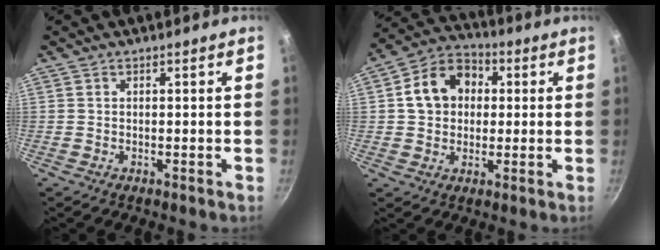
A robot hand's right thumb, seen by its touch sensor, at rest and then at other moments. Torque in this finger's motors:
{"motor_torque": [-0.70, 1.64, 1.04, 0.21, 0.06]}